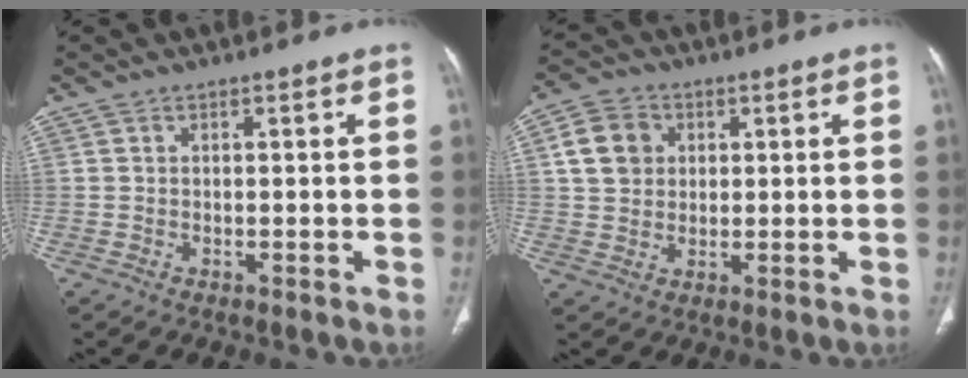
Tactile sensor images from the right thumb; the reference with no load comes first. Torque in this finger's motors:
{"motor_torque": [-0.26, 0.36, 0.52, -0.53, 0.13]}